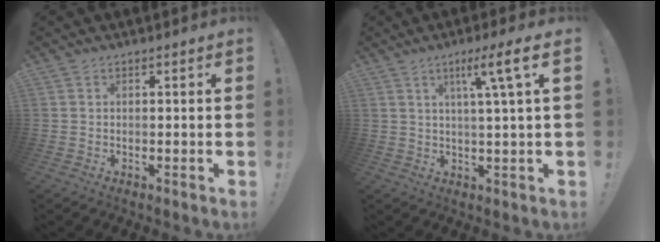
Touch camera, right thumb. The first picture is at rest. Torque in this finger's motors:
{"motor_torque": [0.00, 0.01, 0.09, 0.01, 0.10]}